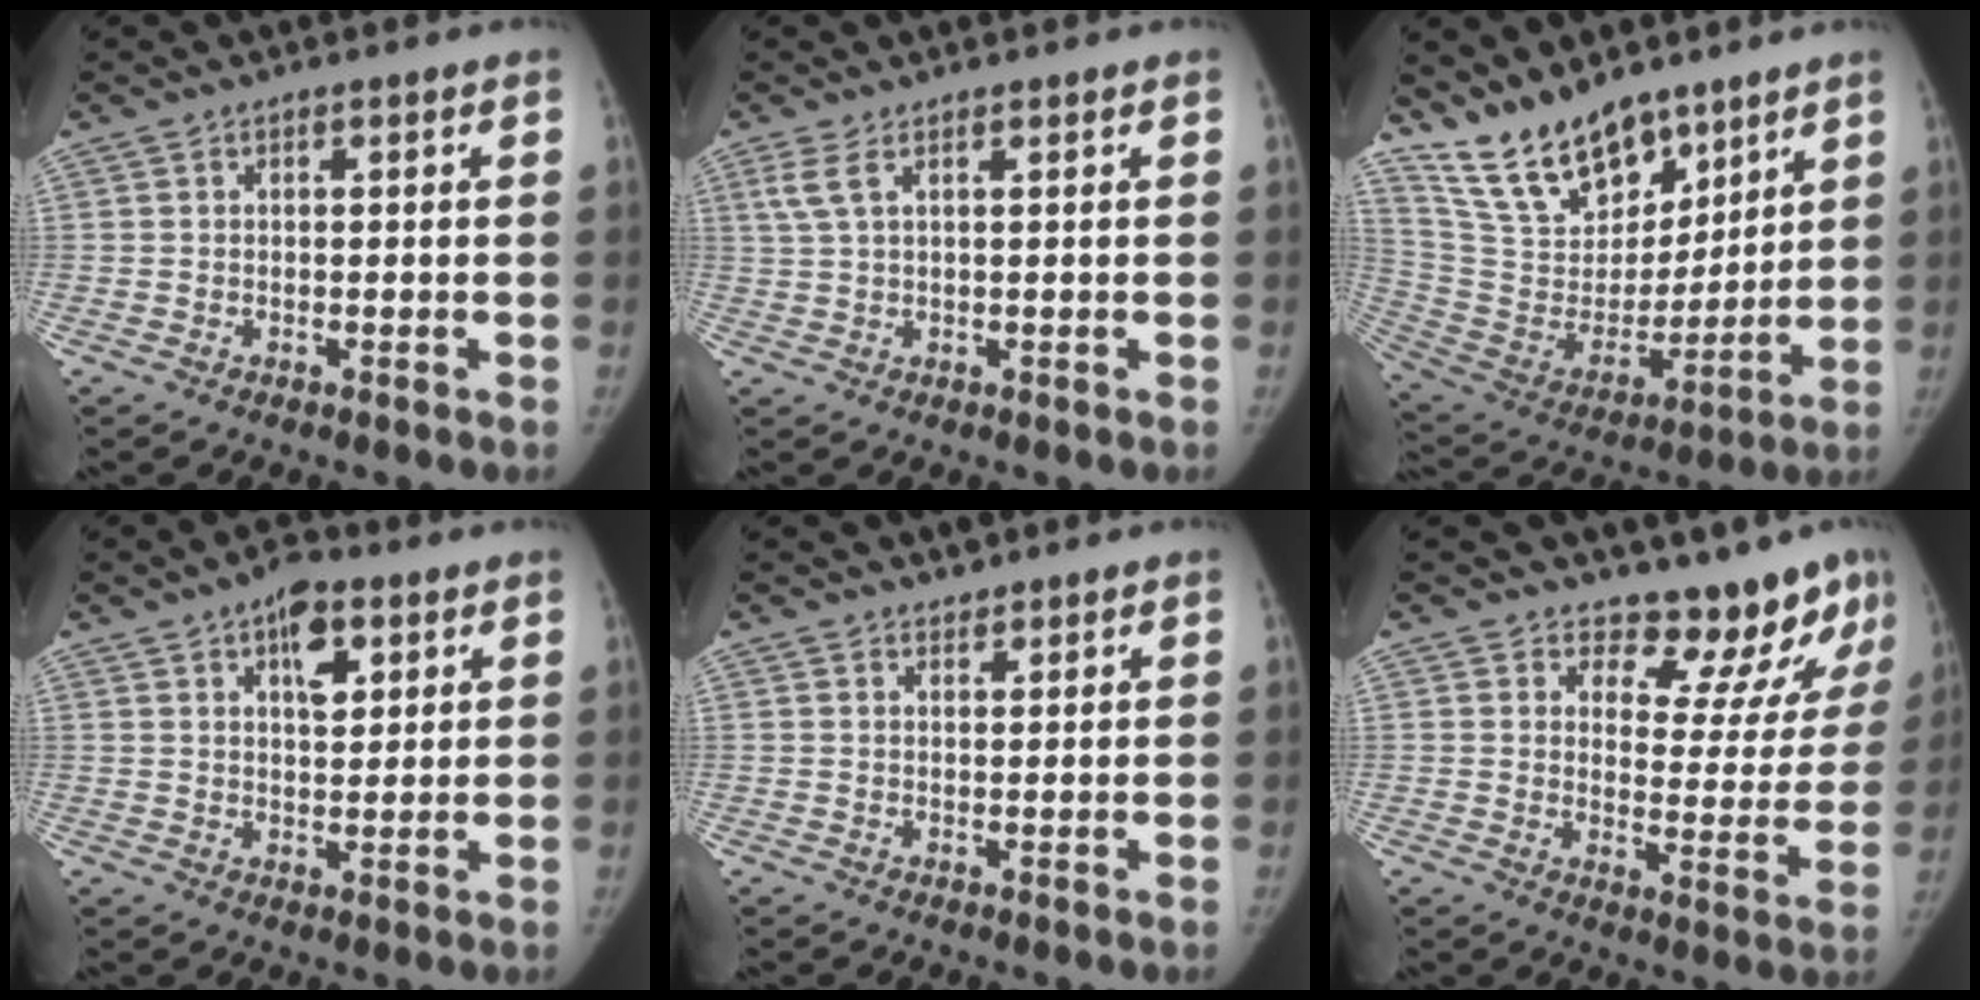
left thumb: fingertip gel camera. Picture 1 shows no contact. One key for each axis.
{"total": 3.0, "fx": 1.6, "fy": 0.9, "fz": 2.4, "tx": -0.066, "ty": 0.006, "tz": 0.042}
{"total": 17.9, "fx": 13.7, "fy": 8.4, "fz": 7.8, "tx": -0.097, "ty": -0.071, "tz": 0.264}
{"total": 7.3, "fx": 3.5, "fy": 3.7, "fz": 5.2, "tx": -0.054, "ty": -0.013, "tz": 0.050}
{"total": 1.6, "fx": 1.5, "fy": 0.6, "fz": 0.2, "tx": 0.006, "ty": -0.012, "tz": 0.023}
{"total": 12.5, "fx": 11.1, "fy": 4.9, "fz": 3.0, "tx": 0.013, "ty": -0.100, "tz": 0.138}